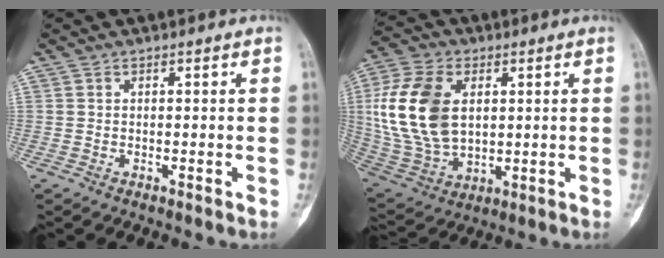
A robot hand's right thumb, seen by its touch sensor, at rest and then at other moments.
{"total": 18.3, "force": [3.1, 11.7, 13.7], "torque": [-0.274, -0.008, 0.069]}